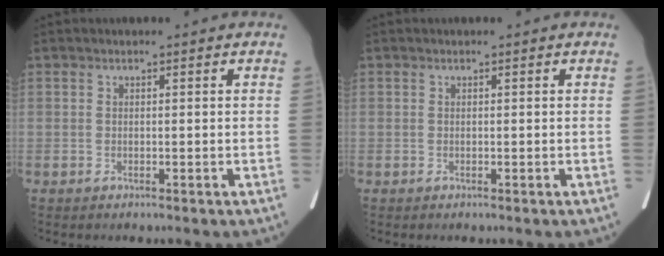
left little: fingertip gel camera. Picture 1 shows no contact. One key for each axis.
{"total": 0.0}